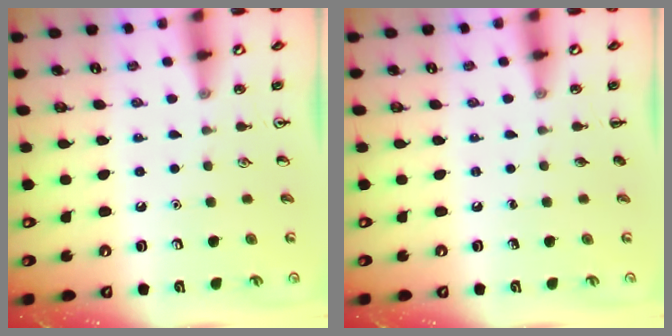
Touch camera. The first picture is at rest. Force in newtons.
{"total": 0.0}